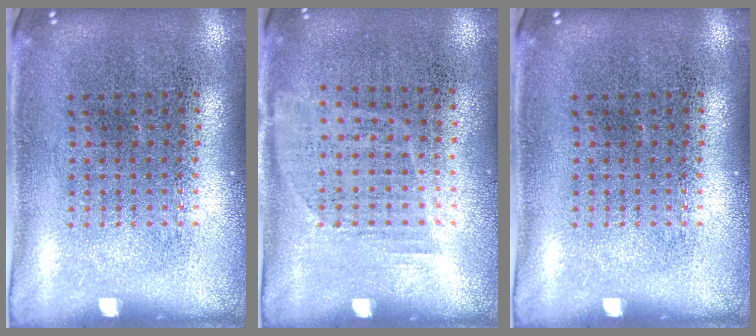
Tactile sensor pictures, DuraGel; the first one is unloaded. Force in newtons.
{"total": 1.1, "press": 0.8, "slide": 0.7}
{"total": 0.0}